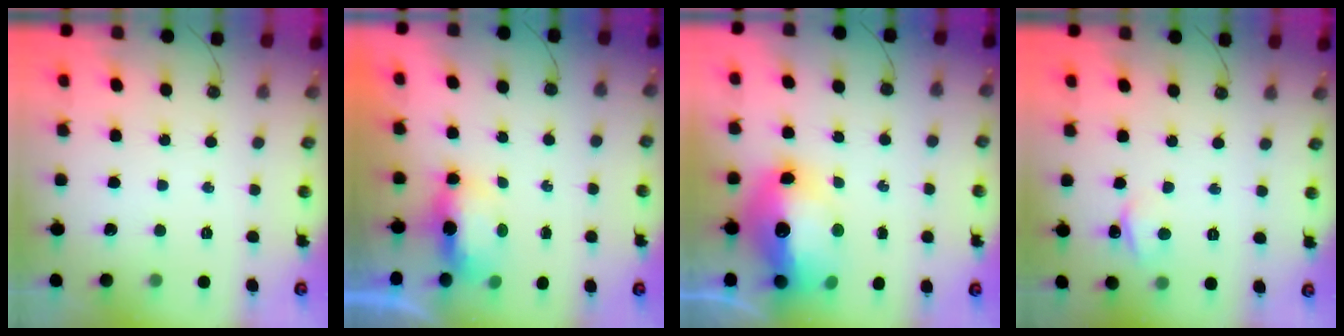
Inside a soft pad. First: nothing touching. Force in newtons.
{"total": 6.0, "press": 5.9, "slide": 0.8}
{"total": 17.7, "press": 17.7, "slide": 1.7}
{"total": 3.6, "press": 3.5, "slide": 0.4}